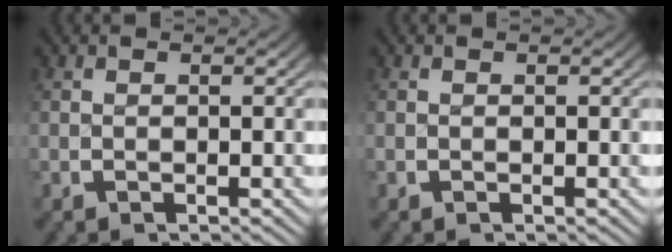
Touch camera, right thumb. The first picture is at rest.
{"total": 0.0}